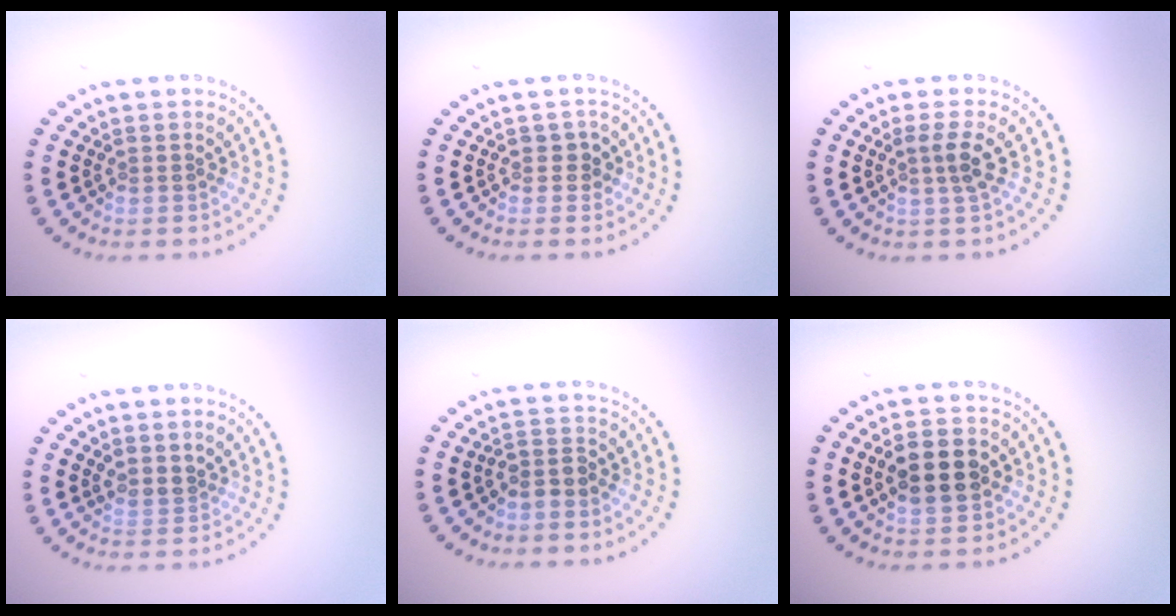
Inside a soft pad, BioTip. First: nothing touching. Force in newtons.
{"total": 1.2, "press": 1.0, "slide": 0.6}
{"total": 1.9, "press": 1.5, "slide": 1.2}
{"total": 1.2, "press": 0.8, "slide": 0.9}
{"total": 1.5, "press": 1.2, "slide": 0.8}
{"total": 4.6, "press": 4.6, "slide": 0.3}